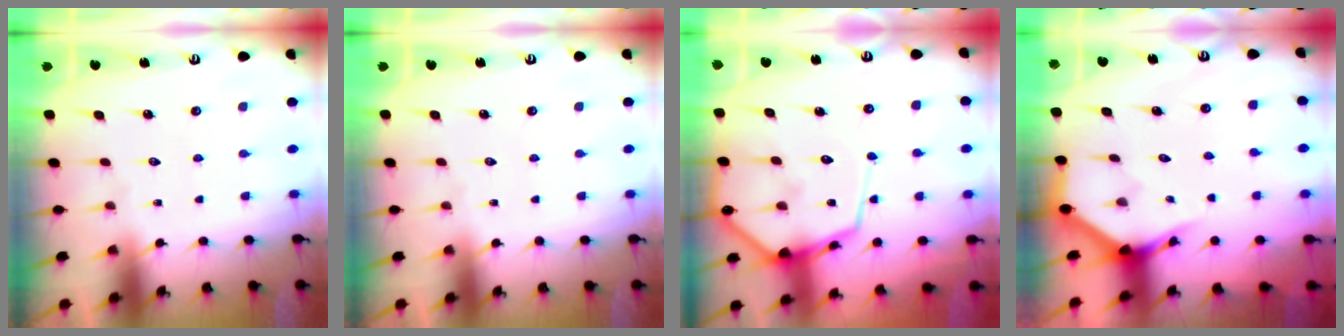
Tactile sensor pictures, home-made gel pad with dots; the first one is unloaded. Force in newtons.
{"total": 0.0}
{"total": 13.1, "press": 13.0, "slide": 1.3}
{"total": 3.7, "press": 3.7, "slide": 0.3}